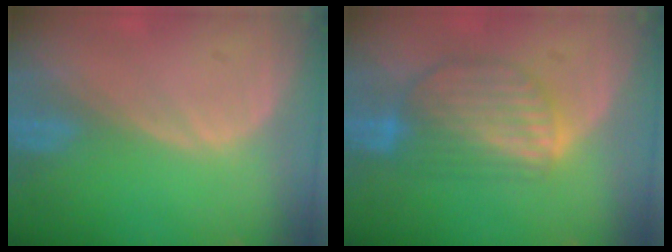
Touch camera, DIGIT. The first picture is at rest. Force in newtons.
{"total": 8.1, "press": 7.3, "slide": 3.6}